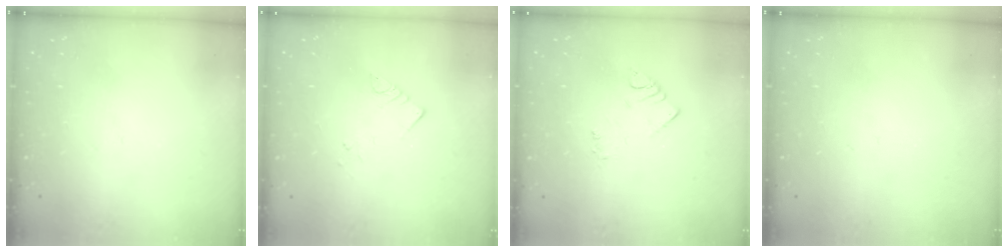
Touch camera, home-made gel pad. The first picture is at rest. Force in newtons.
{"total": 2.8, "press": 2.8, "slide": 0.2}
{"total": 2.9, "press": 2.9, "slide": 0.3}
{"total": 0.0}